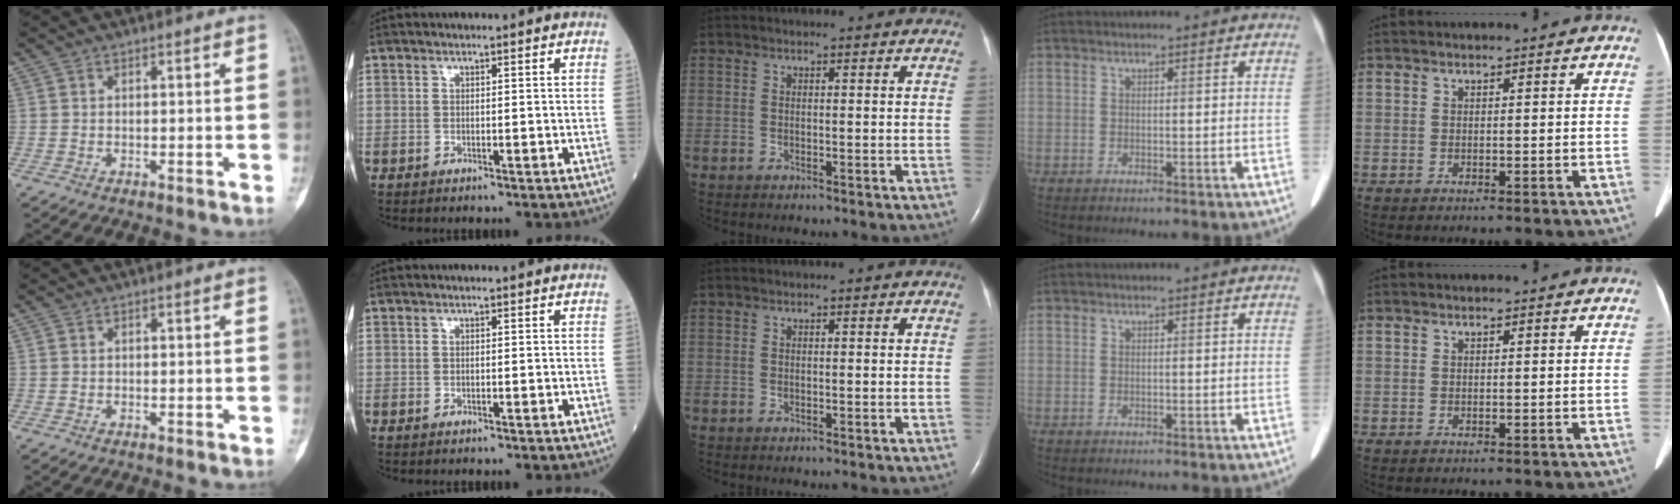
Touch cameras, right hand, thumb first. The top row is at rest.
{}